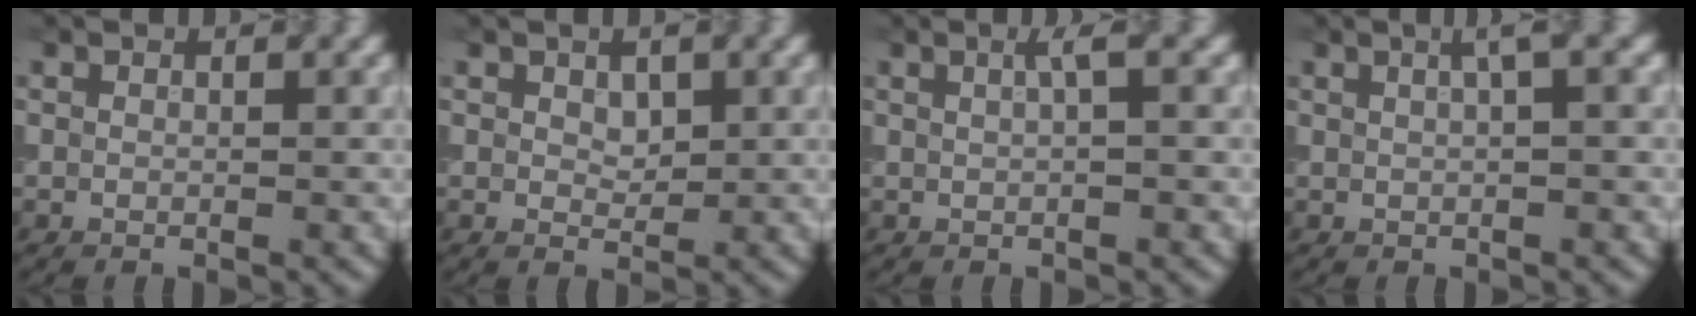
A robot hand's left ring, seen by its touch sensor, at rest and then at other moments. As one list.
[{"total": 1.3, "force": [0.5, 0.9, 0.8], "torque": [-0.011, -0.004, 0.012]}, {"total": 1.6, "force": [0.5, 0.4, 1.5], "torque": [-0.023, 0.007, 0.004]}, {"total": 2.0, "force": [0.8, 0.4, 1.8], "torque": [-0.024, 0.010, 0.011]}]